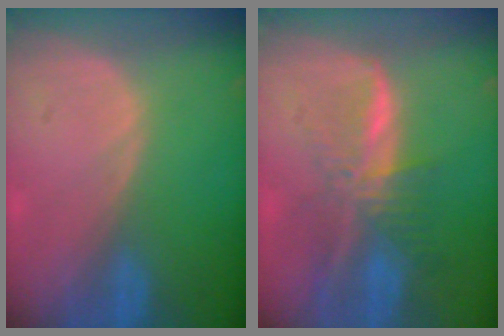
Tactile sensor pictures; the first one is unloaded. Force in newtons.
{"total": 7.9, "press": 6.7, "slide": 4.3}